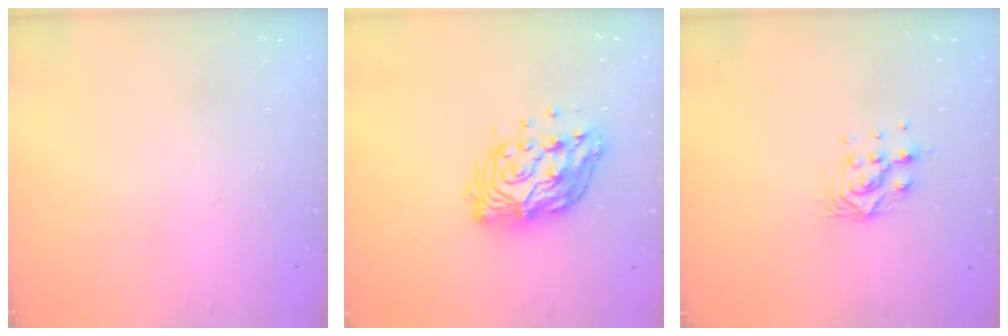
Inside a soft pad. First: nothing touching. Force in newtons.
{"total": 13.4, "press": 13.3, "slide": 1.6}
{"total": 8.6, "press": 8.6, "slide": 0.7}